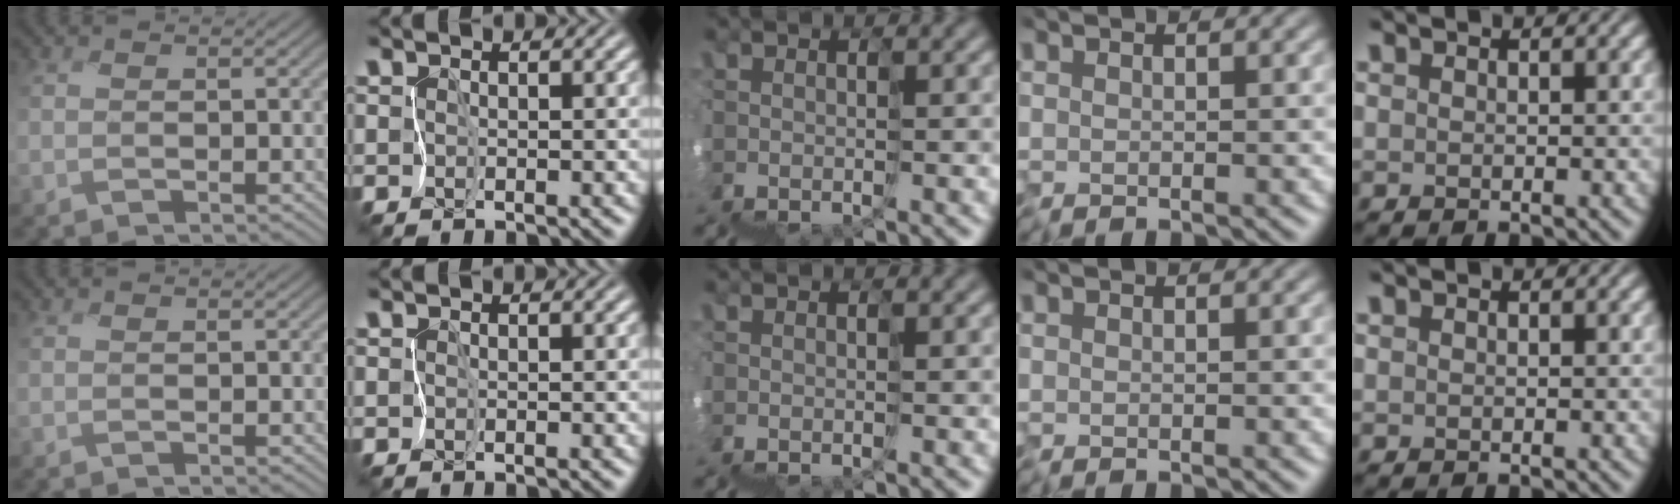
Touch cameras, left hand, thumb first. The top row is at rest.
{}